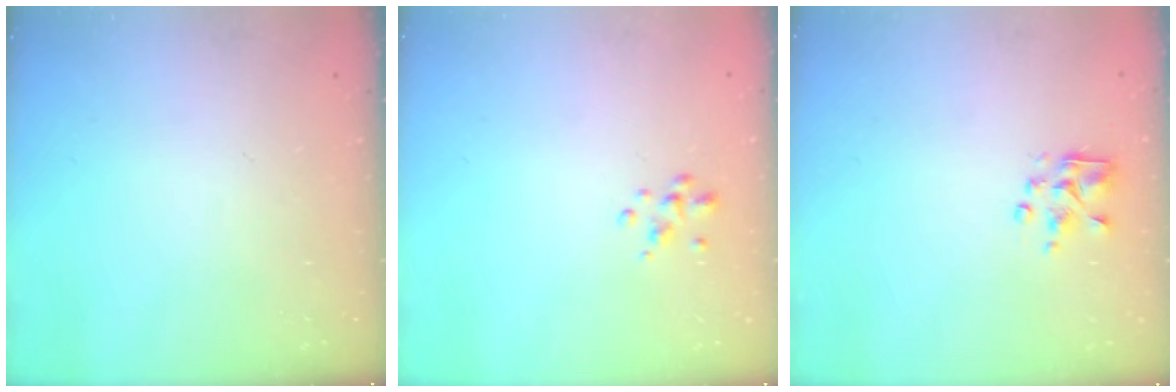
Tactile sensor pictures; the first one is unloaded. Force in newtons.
{"total": 2.2, "press": 2.2, "slide": 0.3}
{"total": 3.2, "press": 3.1, "slide": 0.4}